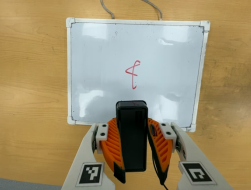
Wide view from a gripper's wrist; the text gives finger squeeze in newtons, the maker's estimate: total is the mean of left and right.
{"total": 7.1, "left": 5.9, "right": 8.2}